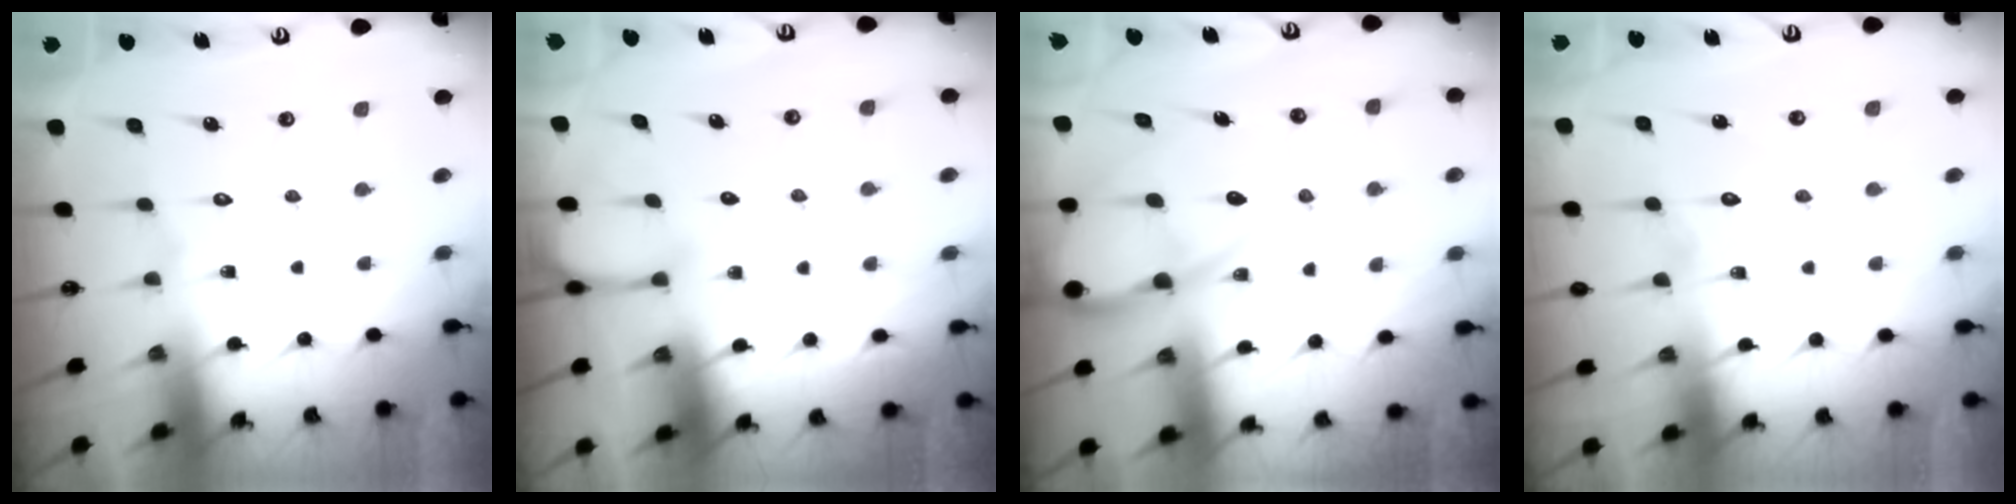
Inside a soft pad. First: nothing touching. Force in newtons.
{"total": 2.8, "press": 2.8, "slide": 0.1}
{"total": 12.2, "press": 12.1, "slide": 1.2}
{"total": 3.7, "press": 3.7, "slide": 0.3}